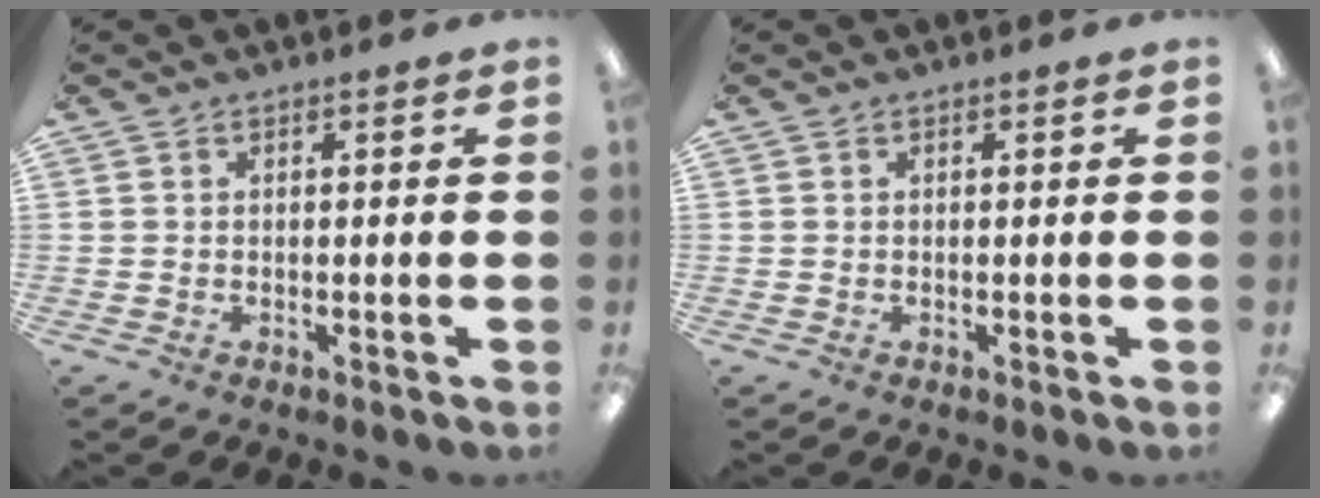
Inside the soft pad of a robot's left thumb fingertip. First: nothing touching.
{"total": 0.0}